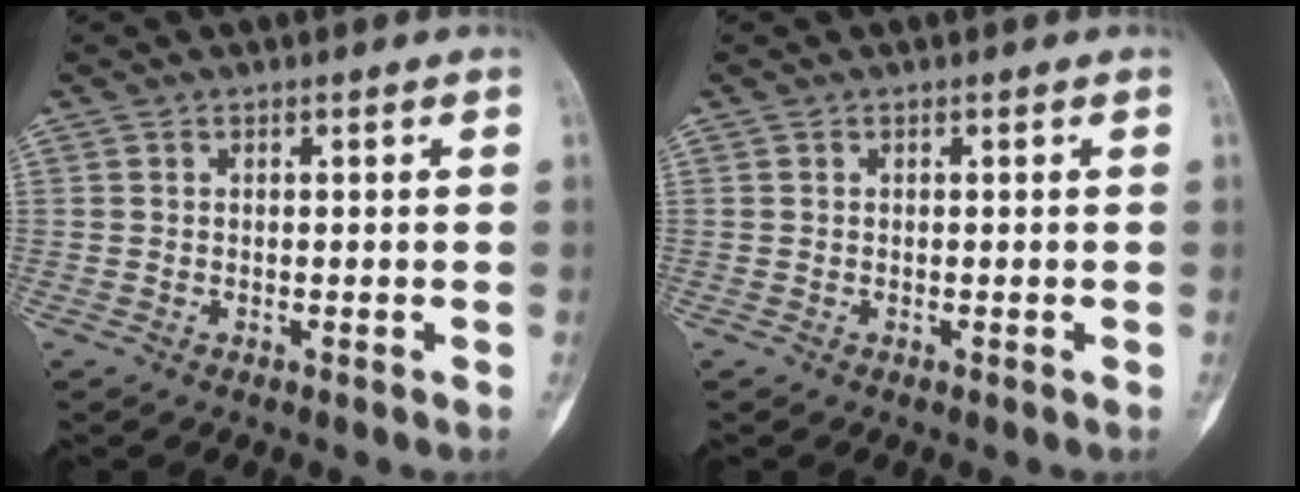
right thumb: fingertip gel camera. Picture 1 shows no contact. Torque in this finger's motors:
{"motor_torque": [0.02, 0.04, 0.00, 0.00, 0.00]}